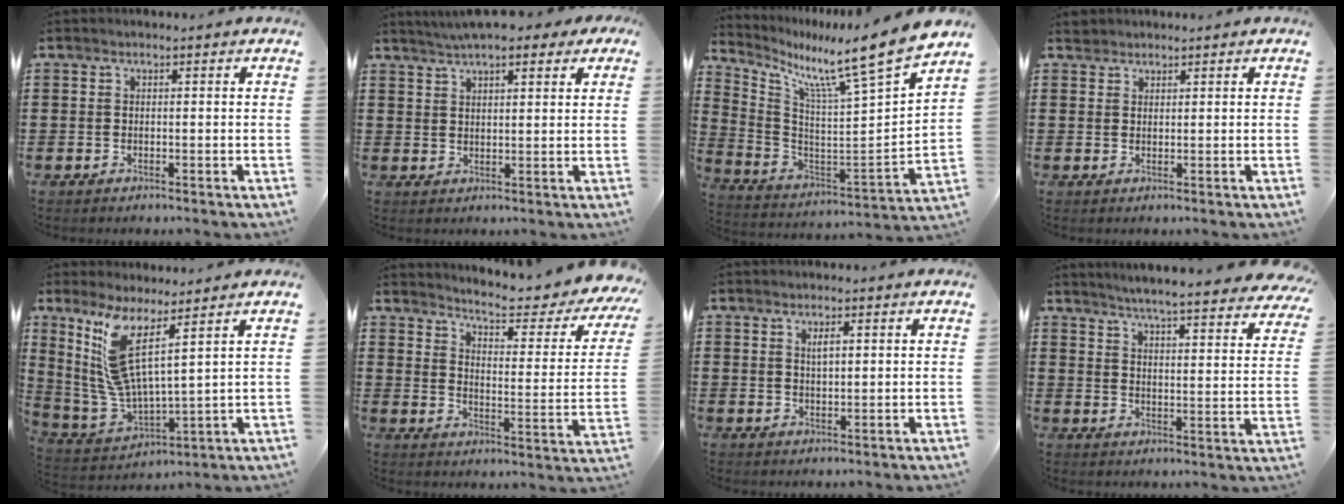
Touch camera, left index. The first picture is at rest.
{"total": 4.8, "force": [4.0, 1.2, 2.3], "torque": [-0.049, 0.000, 0.071]}
{"total": 10.8, "force": [9.2, -0.9, 5.5], "torque": [-0.121, -0.088, 0.134]}
{"total": 1.4, "force": [1.3, 0.7, 0.0], "torque": [-0.005, 0.002, 0.026]}
{"total": 10.1, "force": [5.7, 1.7, 8.2], "torque": [-0.203, -0.049, 0.094]}
{"total": 5.0, "force": [4.3, 0.2, 2.4], "torque": [-0.055, -0.042, 0.060]}
{"total": 2.0, "force": [0.7, 0.6, 1.8], "torque": [-0.035, 0.003, 0.011]}
{"total": 4.4, "force": [4.3, -0.5, 0.9], "torque": [-0.040, -0.033, 0.069]}